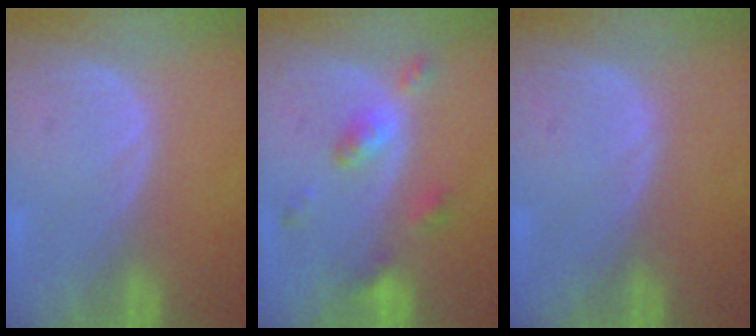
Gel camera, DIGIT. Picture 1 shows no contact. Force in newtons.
{"total": 5.3, "press": 4.7, "slide": 2.4}
{"total": 0.0}